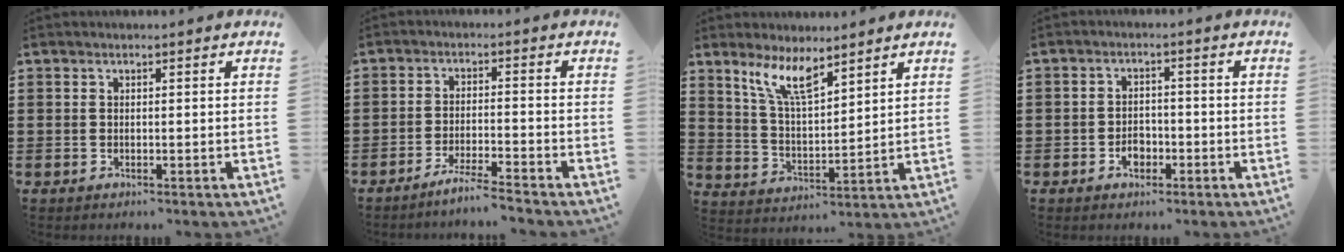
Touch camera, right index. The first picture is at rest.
{"total": 3.9, "force": [-3.5, -0.5, 1.5], "torque": [-0.032, -0.007, -0.069]}
{"total": 8.0, "force": [5.8, 1.8, 5.1], "torque": [-0.117, -0.013, 0.105]}
{"total": 3.0, "force": [-1.4, 2.2, 1.5], "torque": [-0.023, -0.001, -0.029]}